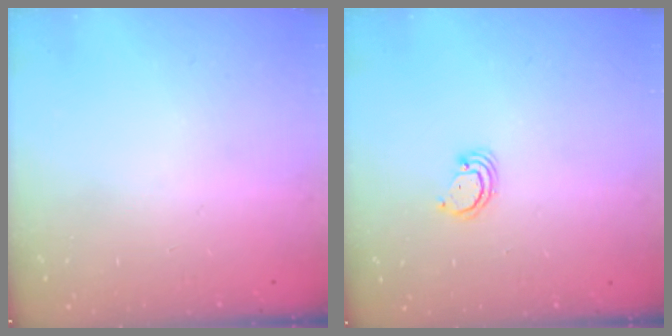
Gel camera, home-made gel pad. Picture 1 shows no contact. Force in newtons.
{"total": 2.4, "press": 2.4, "slide": 0.2}